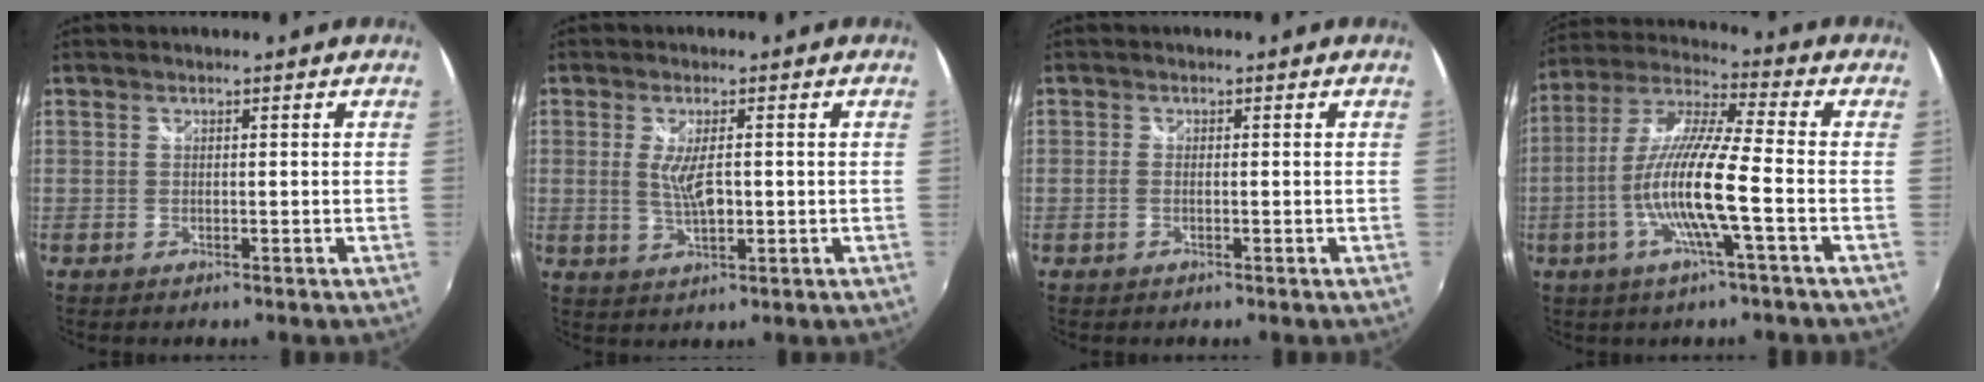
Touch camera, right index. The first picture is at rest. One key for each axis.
{"total": 4.9, "fx": 0.1, "fy": 1.3, "fz": 4.7, "tx": -0.089, "ty": -0.007, "tz": 0.006}
{"total": 0.8, "fx": -0.2, "fy": 0.4, "fz": 0.6, "tx": -0.016, "ty": -0.001, "tz": -0.007}
{"total": 13.7, "fx": -3.9, "fy": 0.3, "fz": 13.1, "tx": -0.252, "ty": -0.004, "tz": -0.078}